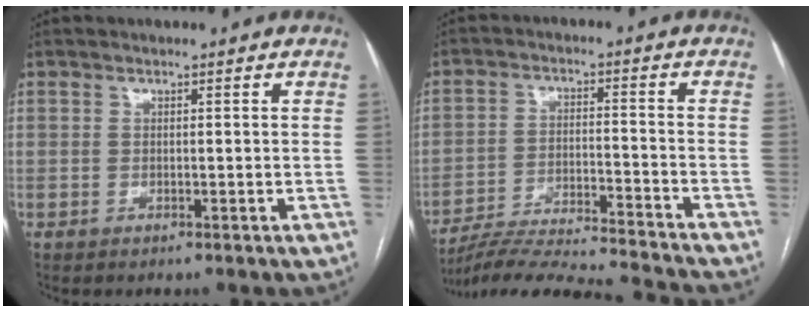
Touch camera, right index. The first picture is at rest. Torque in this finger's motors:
{"motor_torque": [-0.69, -1.45, 0.04, 0.07]}